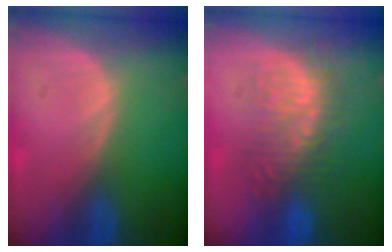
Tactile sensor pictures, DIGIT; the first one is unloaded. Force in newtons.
{"total": 9.0, "press": 8.7, "slide": 2.2}